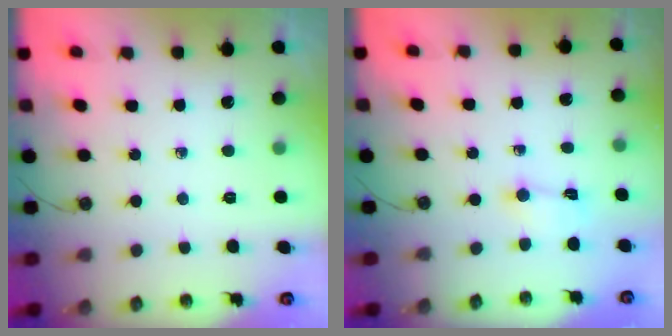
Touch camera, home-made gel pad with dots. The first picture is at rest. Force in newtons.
{"total": 1.5, "press": 1.4, "slide": 0.6}